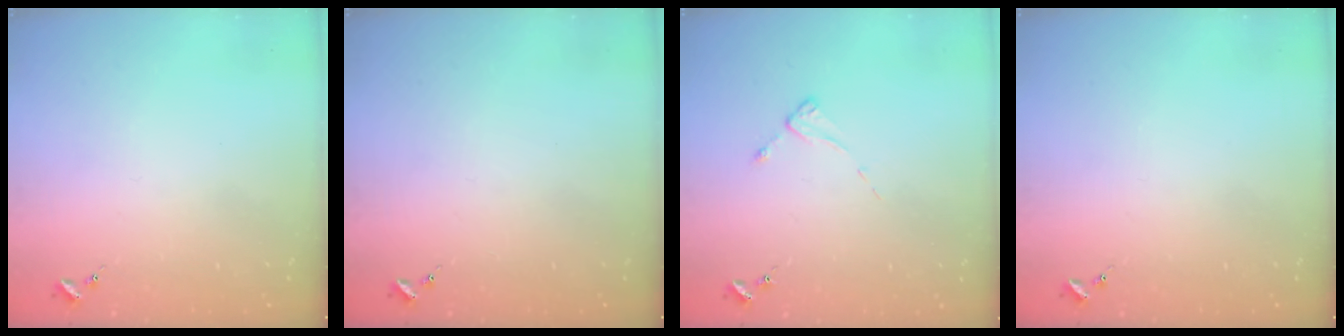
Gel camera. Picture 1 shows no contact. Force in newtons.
{"total": 0.0}
{"total": 2.3, "press": 2.3, "slide": 0.3}
{"total": 0.0}